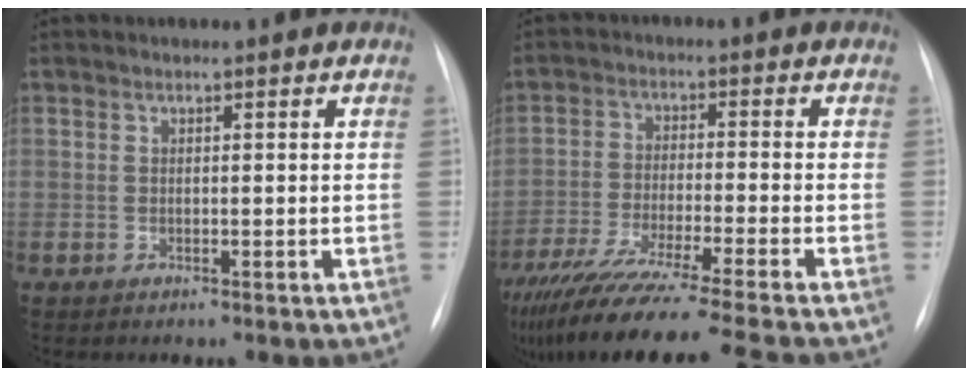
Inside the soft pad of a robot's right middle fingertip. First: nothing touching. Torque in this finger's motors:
{"motor_torque": [1.09, -1.04, 0.35, 0.21]}